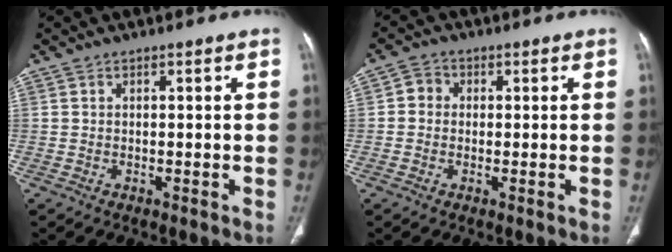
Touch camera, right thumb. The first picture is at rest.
{"total": 3.1, "force": [0.3, 2.9, 1.2], "torque": [-0.005, 0.008, 0.000]}